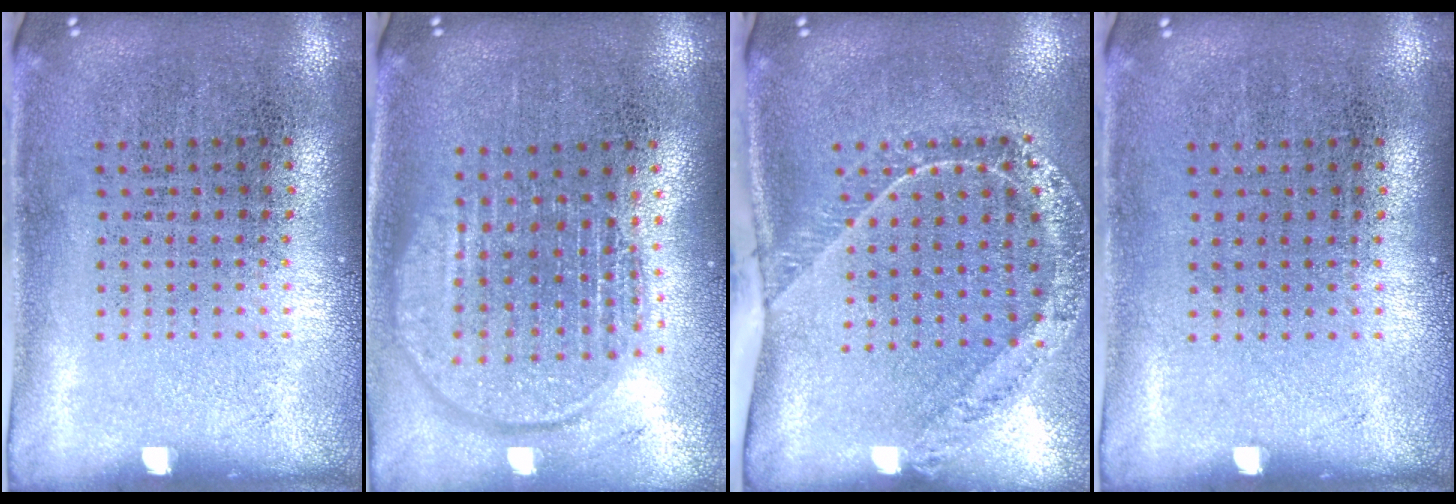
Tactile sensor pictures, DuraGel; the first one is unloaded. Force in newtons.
{"total": 1.9, "press": 1.6, "slide": 0.9}
{"total": 1.6, "press": 1.5, "slide": 0.6}
{"total": 0.0}